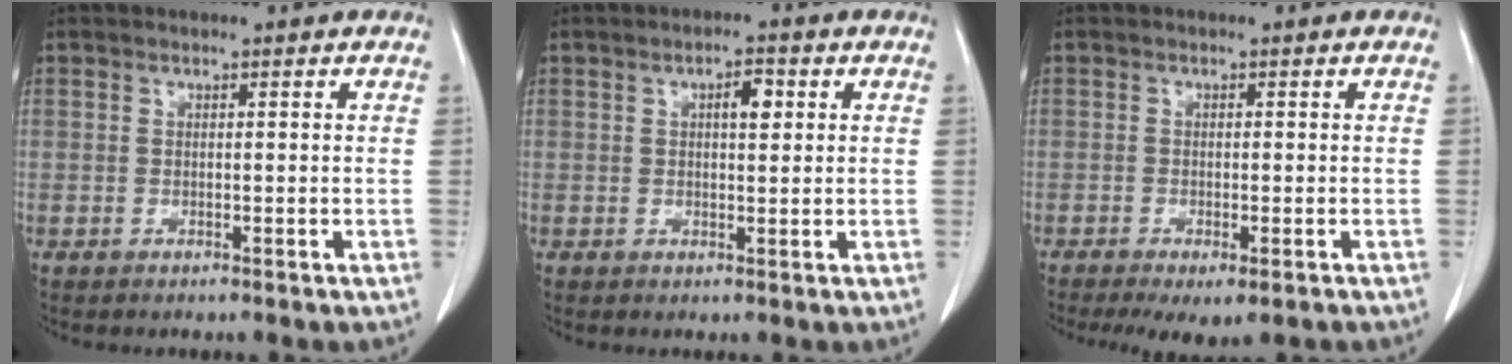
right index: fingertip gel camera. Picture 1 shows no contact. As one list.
[{"total": 3.0, "force": [0.9, 1.1, 2.7], "torque": [-0.044, 0.003, 0.013]}, {"total": 6.0, "force": [-4.0, 1.7, 4.0], "torque": [-0.053, -0.015, -0.059]}]